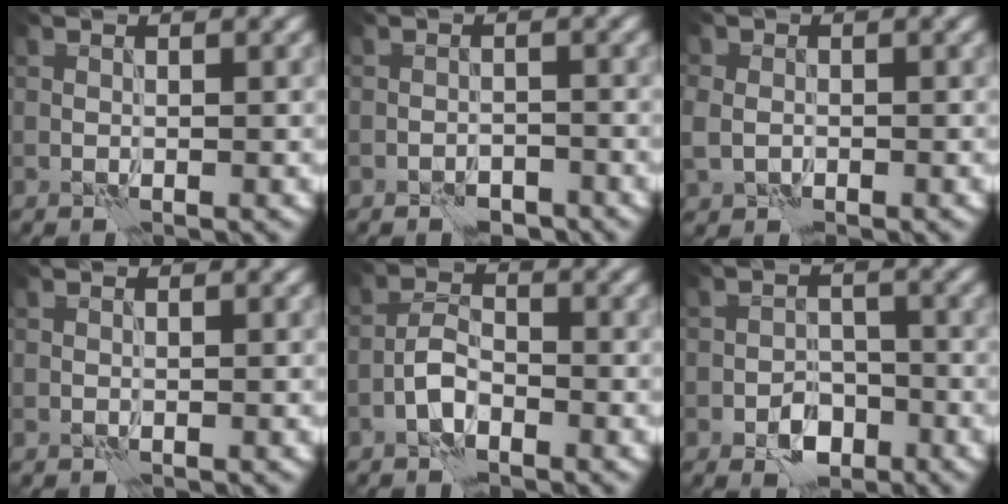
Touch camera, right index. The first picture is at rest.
{"total": 2.0, "force": [-1.7, 0.9, 0.7], "torque": [-0.006, 0.004, -0.029]}
{"total": 2.7, "force": [-0.5, 2.3, 1.5], "torque": [-0.039, -0.009, -0.006]}
{"total": 0.0}
{"total": 2.1, "force": [-1.3, 0.9, 1.4], "torque": [-0.026, 0.010, -0.033]}
{"total": 3.5, "force": [-2.0, 2.2, 1.9], "torque": [-0.021, 0.001, -0.037]}